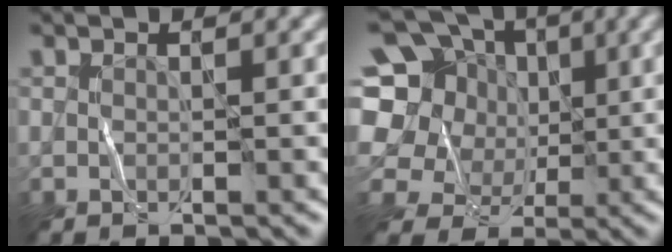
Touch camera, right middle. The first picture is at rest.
{"total": 13.5, "force": [1.9, 12.1, 5.5], "torque": [-0.154, 0.047, 0.011]}